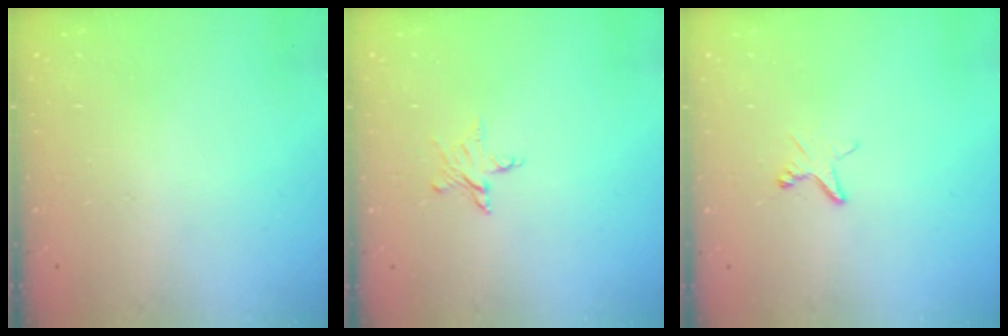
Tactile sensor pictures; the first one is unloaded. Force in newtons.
{"total": 5.2, "press": 5.1, "slide": 0.3}
{"total": 3.9, "press": 3.8, "slide": 0.4}